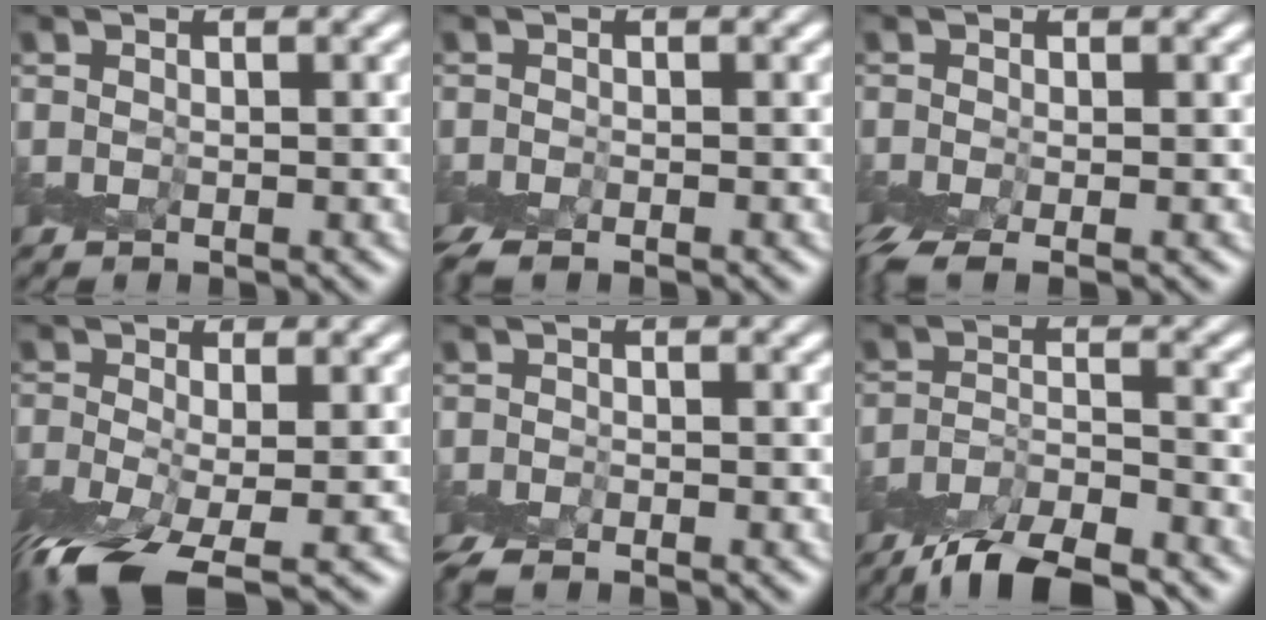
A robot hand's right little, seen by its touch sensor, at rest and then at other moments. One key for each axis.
{"total": 1.8, "fx": -1.6, "fy": 0.3, "fz": 0.8, "tx": -0.021, "ty": -0.007, "tz": -0.041}
{"total": 3.0, "fx": -1.9, "fy": 0.9, "fz": 2.1, "tx": -0.048, "ty": -0.009, "tz": -0.042}
{"total": 8.1, "fx": -5.1, "fy": 2.6, "fz": 5.8, "tx": -0.125, "ty": -0.035, "tz": -0.099}
{"total": 1.8, "fx": -1.7, "fy": 0.1, "fz": 0.5, "tx": -0.014, "ty": -0.008, "tz": -0.043}
{"total": 6.9, "fx": -6.0, "fy": 1.2, "fz": 3.1, "tx": -0.053, "ty": -0.005, "tz": -0.109}